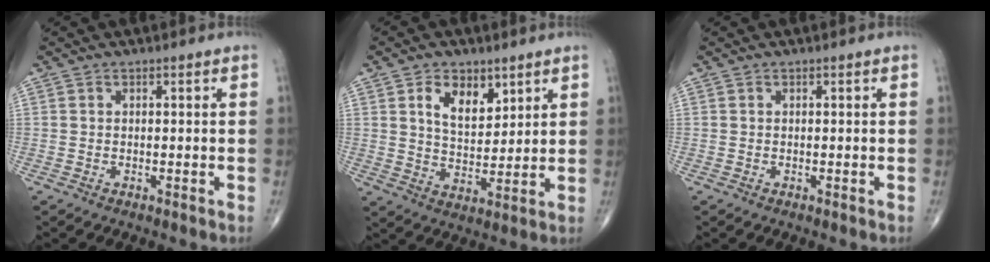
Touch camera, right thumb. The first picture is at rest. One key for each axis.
{"total": 8.5, "fx": 4.2, "fy": 5.1, "fz": 5.4, "tx": -0.067, "ty": -0.030, "tz": 0.077}
{"total": 0.0}